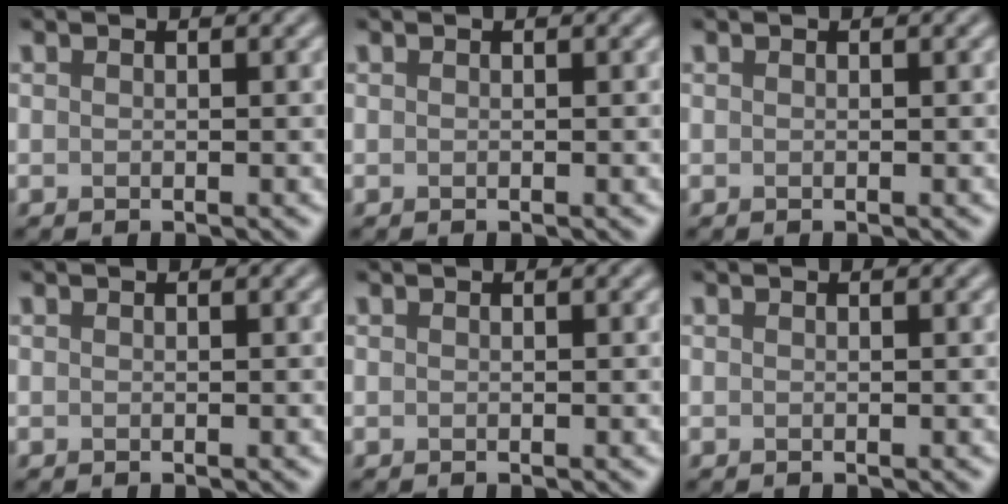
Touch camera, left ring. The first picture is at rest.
{"total": 0.0}
{"total": 0.0}
{"total": 0.0}
{"total": 0.0}
{"total": 0.0}